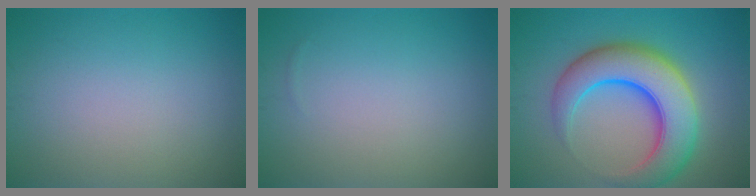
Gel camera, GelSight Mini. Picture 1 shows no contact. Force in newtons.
{"total": 0.0}
{"total": 9.6, "press": 9.6, "slide": 0.3}